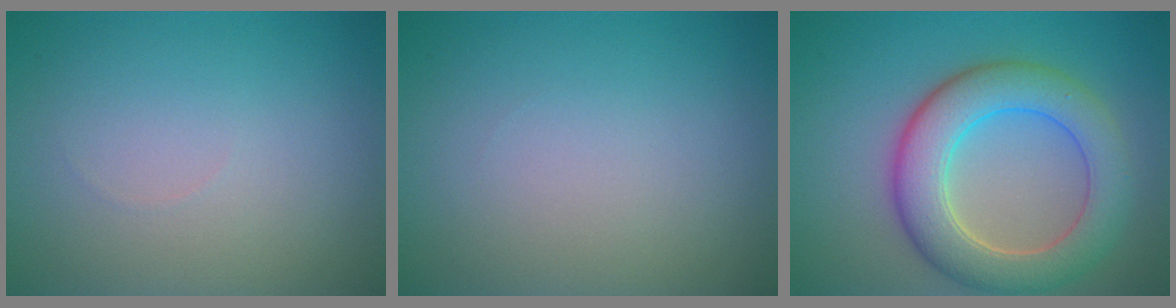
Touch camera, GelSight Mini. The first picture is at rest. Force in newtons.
{"total": 0.0}
{"total": 7.2, "press": 7.2, "slide": 0.5}